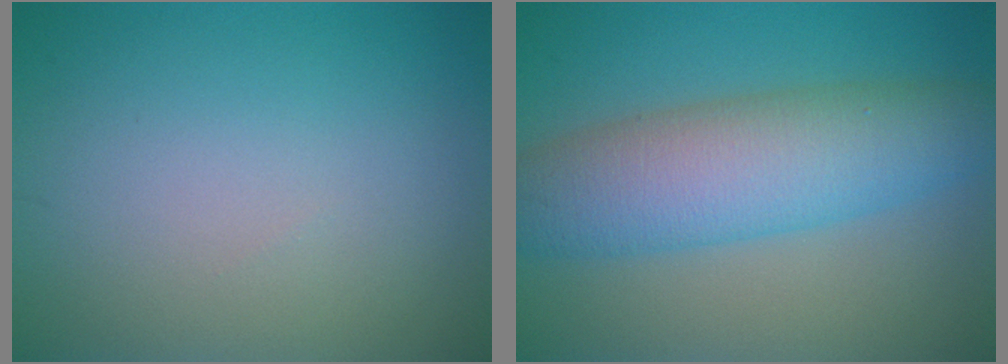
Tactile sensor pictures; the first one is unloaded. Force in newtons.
{"total": 7.9, "press": 7.9, "slide": 0.1}